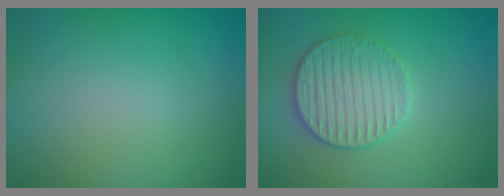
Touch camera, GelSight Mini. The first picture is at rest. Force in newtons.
{"total": 3.5, "press": 3.5, "slide": 0.4}